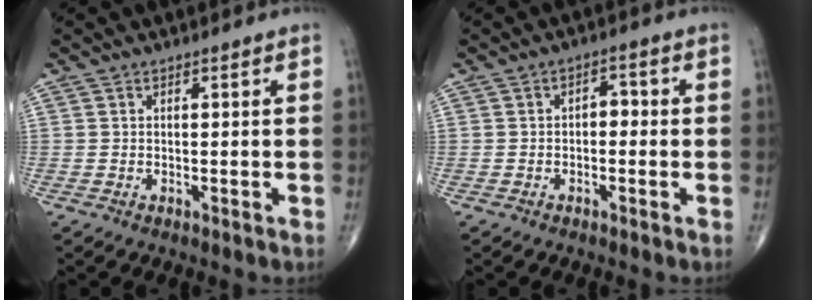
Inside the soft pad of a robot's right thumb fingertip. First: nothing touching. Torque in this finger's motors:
{"motor_torque": [-0.17, 0.43, 0.30, -0.11, 0.07]}